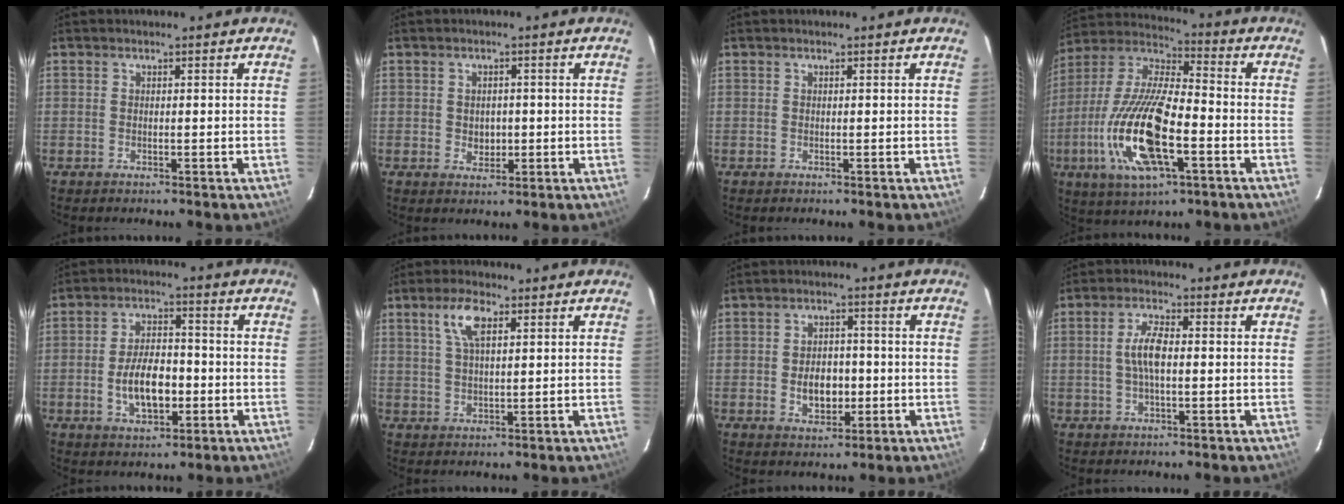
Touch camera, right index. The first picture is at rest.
{"total": 3.0, "force": [-0.3, 2.6, 1.5], "torque": [-0.022, 0.001, 0.000]}
{"total": 0.0}
{"total": 20.5, "force": [-6.5, 7.0, 18.1], "torque": [-0.378, -0.021, -0.127]}
{"total": 9.5, "force": [-2.3, 4.8, 7.8], "torque": [-0.150, 0.006, -0.030]}
{"total": 5.8, "force": [2.7, 2.1, 4.7], "torque": [-0.090, 0.010, 0.053]}
{"total": 6.4, "force": [-1.2, 4.4, 4.5], "torque": [-0.083, 0.004, -0.011]}
{"total": 5.3, "force": [-0.1, 1.8, 5.0], "torque": [-0.098, 0.007, -0.001]}